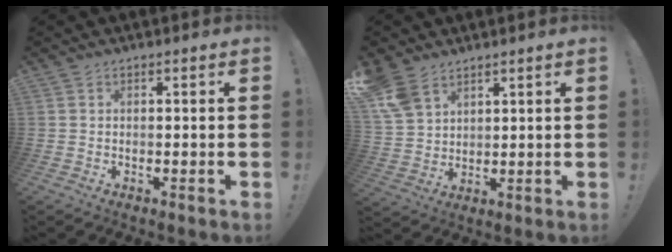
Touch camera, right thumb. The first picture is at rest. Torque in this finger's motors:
{"motor_torque": [1.80, 2.16, 0.99, 0.83, 0.11]}